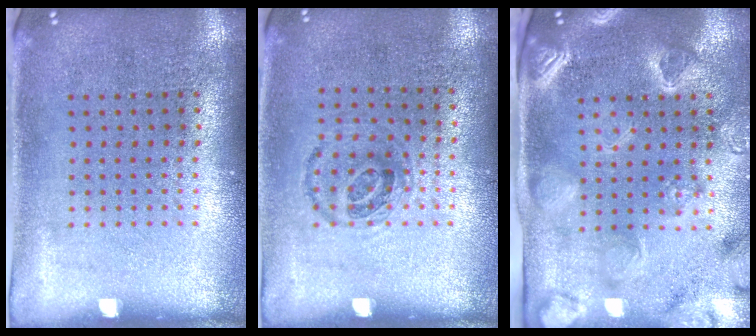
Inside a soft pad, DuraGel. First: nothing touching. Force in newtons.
{"total": 0.9, "press": 0.7, "slide": 0.5}
{"total": 3.6, "press": 3.1, "slide": 1.8}